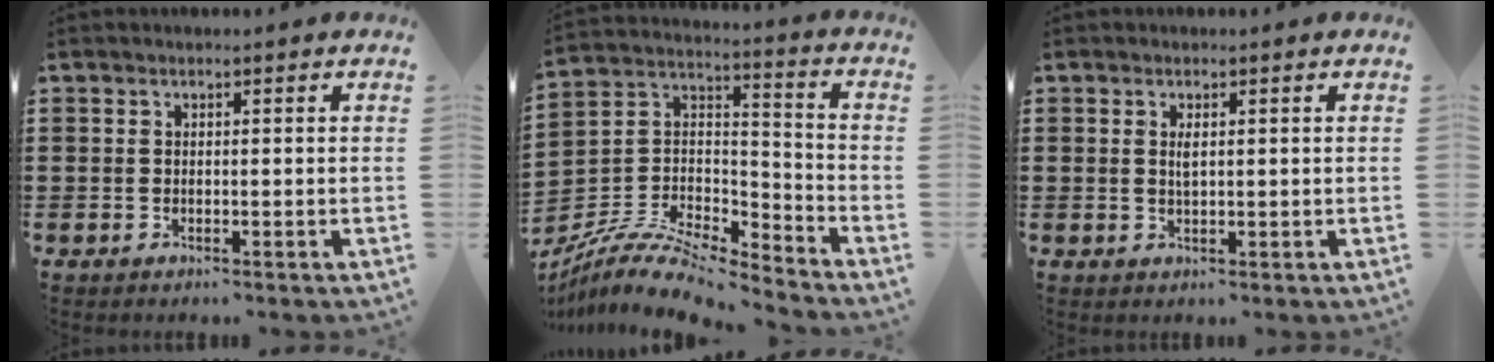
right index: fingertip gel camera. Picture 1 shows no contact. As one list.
[{"total": 9.4, "force": [-7.9, 3.0, 4.1], "torque": [-0.088, 0.015, -0.158]}, {"total": 1.6, "force": [0.4, 0.4, 1.5], "torque": [-0.031, 0.002, 0.006]}]